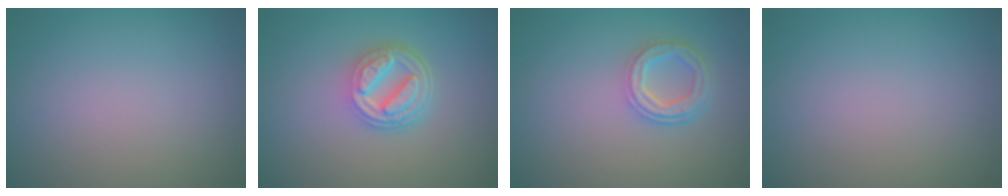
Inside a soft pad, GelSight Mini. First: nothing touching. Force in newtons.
{"total": 5.2, "press": 3.9, "slide": 3.5}
{"total": 3.7, "press": 2.8, "slide": 2.4}
{"total": 0.0}